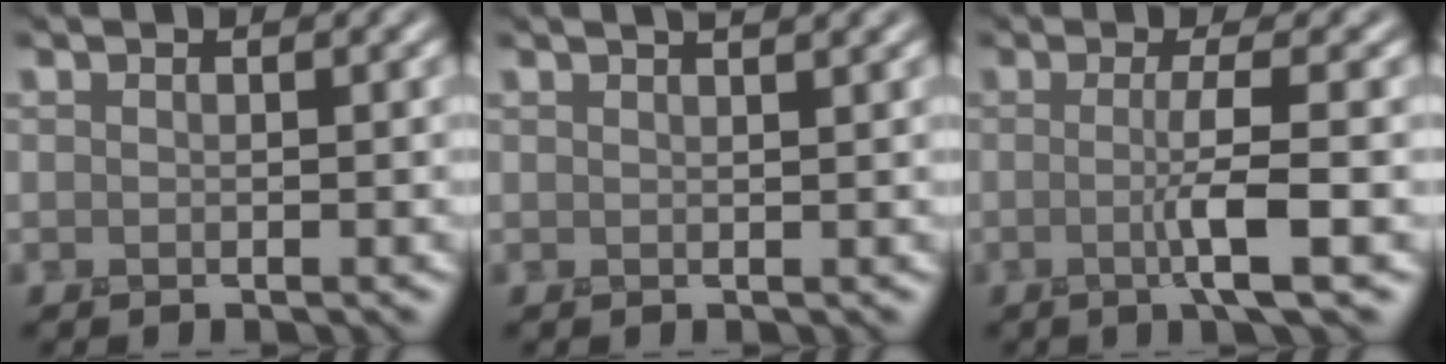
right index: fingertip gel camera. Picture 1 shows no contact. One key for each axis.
{"total": 1.7, "fx": 1.2, "fy": 0.2, "fz": 1.2, "tx": -0.011, "ty": 0.003, "tz": 0.017}
{"total": 3.8, "fx": -0.6, "fy": 0.2, "fz": 3.8, "tx": -0.066, "ty": -0.002, "tz": -0.018}